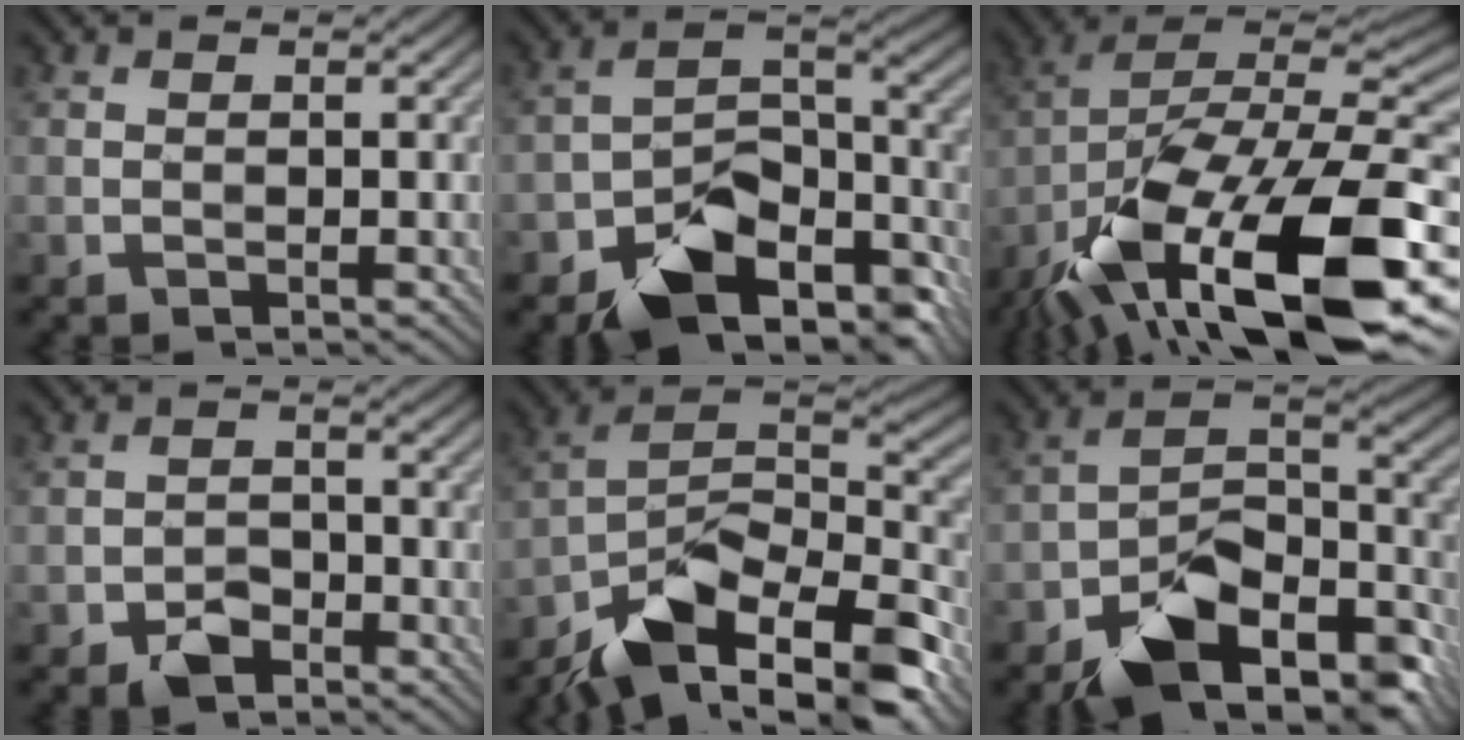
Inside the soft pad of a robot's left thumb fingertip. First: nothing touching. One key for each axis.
{"total": 13.3, "fx": -8.6, "fy": 7.0, "fz": 7.3, "tx": -0.115, "ty": -0.012, "tz": -0.153}
{"total": 20.6, "fx": -10.5, "fy": 9.2, "fz": 15.2, "tx": -0.284, "ty": -0.018, "tz": -0.167}
{"total": 3.2, "fx": -2.2, "fy": 2.0, "fz": 1.3, "tx": -0.019, "ty": 0.000, "tz": -0.047}
{"total": 15.0, "fx": -10.7, "fy": 5.8, "fz": 8.9, "tx": -0.177, "ty": -0.004, "tz": -0.189}
{"total": 14.1, "fx": -9.5, "fy": 6.4, "fz": 8.2, "tx": -0.129, "ty": -0.008, "tz": -0.173}